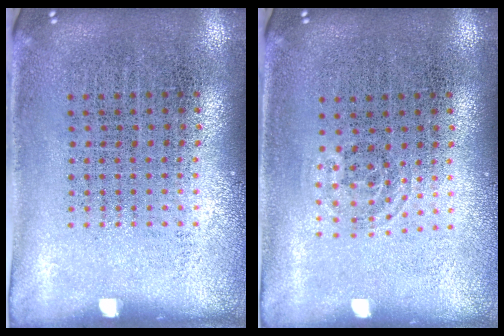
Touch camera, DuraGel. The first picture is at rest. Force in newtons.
{"total": 0.7, "press": 0.5, "slide": 0.5}